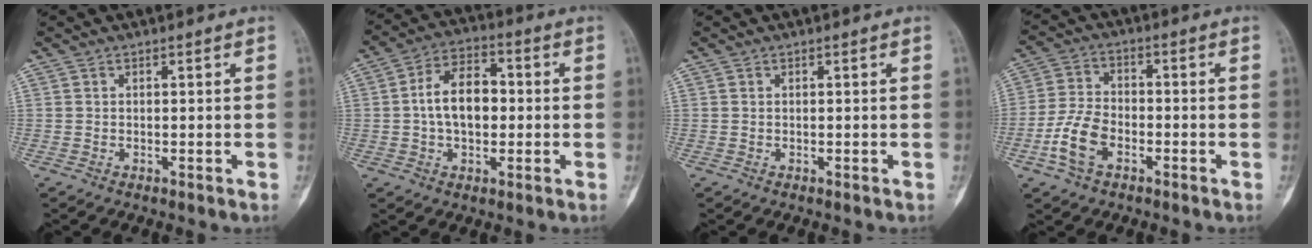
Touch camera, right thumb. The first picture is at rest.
{"total": 10.5, "force": [-0.1, 6.7, 8.1], "torque": [-0.123, 0.025, -0.010]}
{"total": 0.0}
{"total": 8.6, "force": [-3.6, 5.2, 5.8], "torque": [-0.117, 0.023, -0.073]}